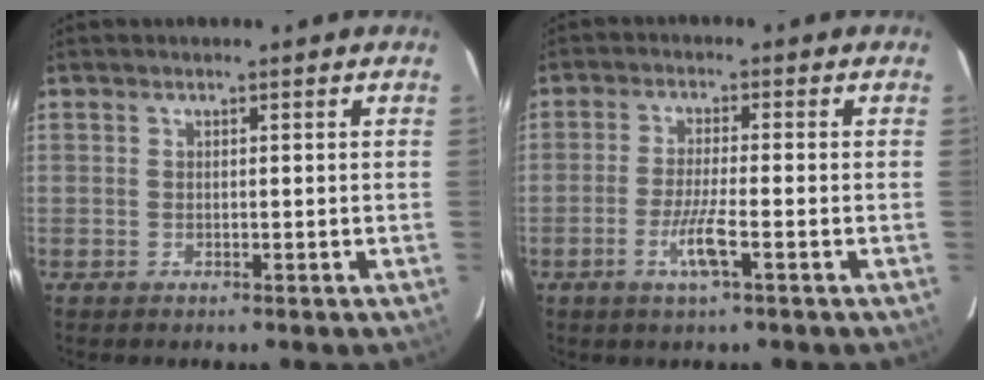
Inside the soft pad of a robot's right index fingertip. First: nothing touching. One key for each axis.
{"total": 4.8, "fx": -2.0, "fy": 0.0, "fz": 4.4, "tx": -0.085, "ty": -0.008, "tz": -0.040}